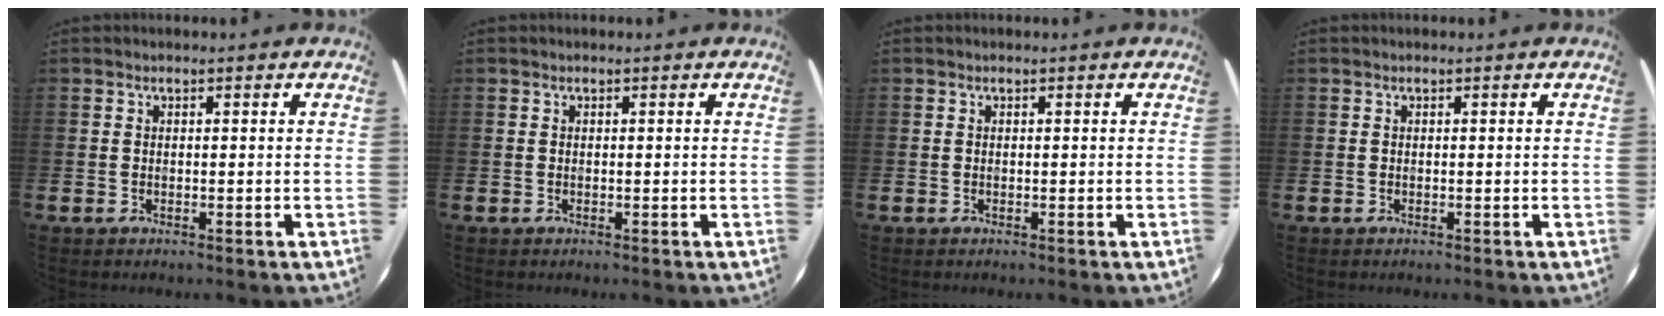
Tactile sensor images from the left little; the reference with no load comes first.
{"total": 0.0}
{"total": 0.0}
{"total": 0.0}